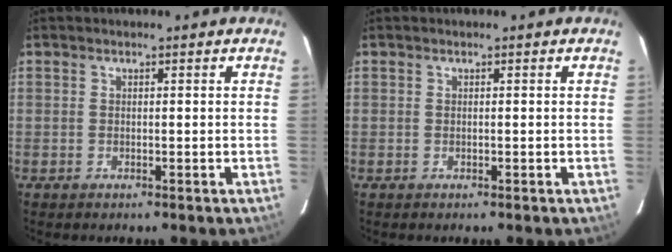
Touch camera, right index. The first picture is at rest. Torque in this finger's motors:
{"motor_torque": [0.00, 0.00, 0.00, 0.00]}